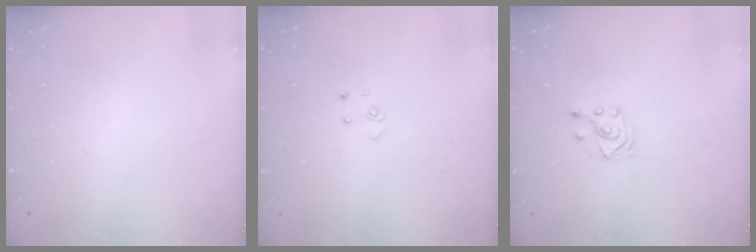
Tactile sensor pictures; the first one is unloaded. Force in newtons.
{"total": 2.8, "press": 2.8, "slide": 0.3}
{"total": 3.1, "press": 3.1, "slide": 0.8}